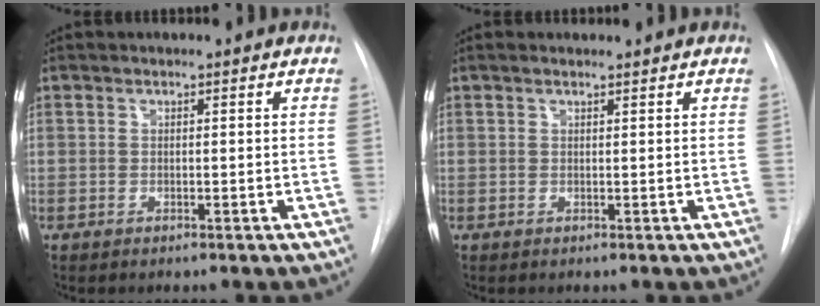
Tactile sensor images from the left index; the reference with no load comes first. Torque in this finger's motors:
{"motor_torque": [0.28, -0.07, 0.02, 0.01]}